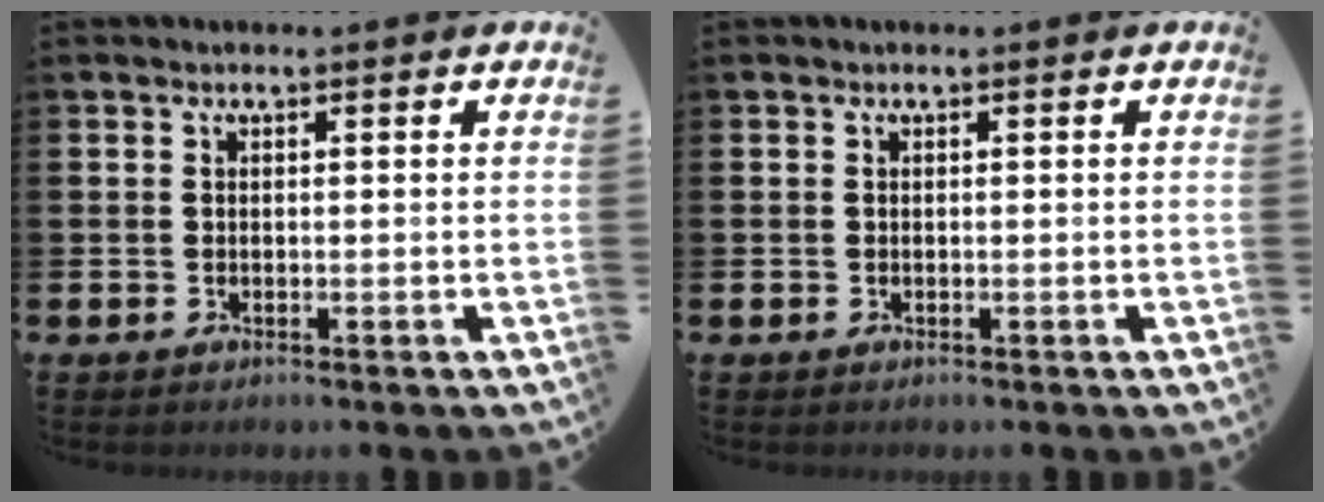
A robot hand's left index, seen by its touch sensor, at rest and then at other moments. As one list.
[{"total": 0.0}]